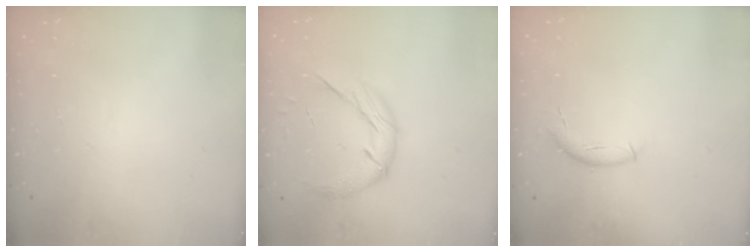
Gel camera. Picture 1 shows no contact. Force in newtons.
{"total": 10.9, "press": 10.9, "slide": 0.7}
{"total": 6.6, "press": 6.6, "slide": 1.0}